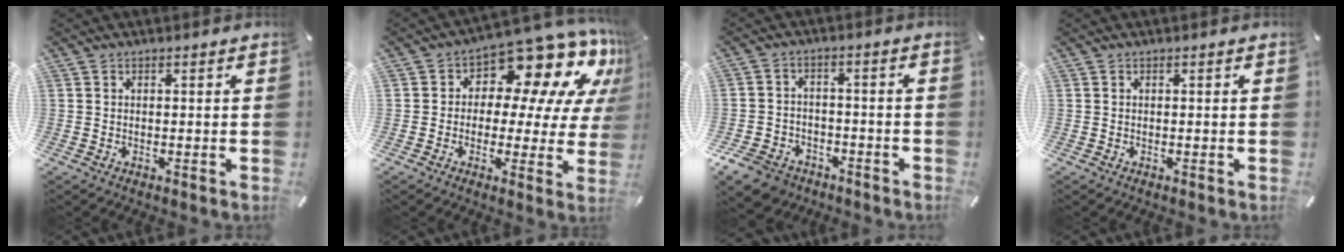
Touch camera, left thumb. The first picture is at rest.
{"total": 14.1, "force": [8.7, 7.5, 8.3], "torque": [-0.119, -0.080, 0.146]}
{"total": 8.3, "force": [-5.7, 5.4, 2.7], "torque": [-0.062, 0.035, -0.109]}
{"total": 0.0}